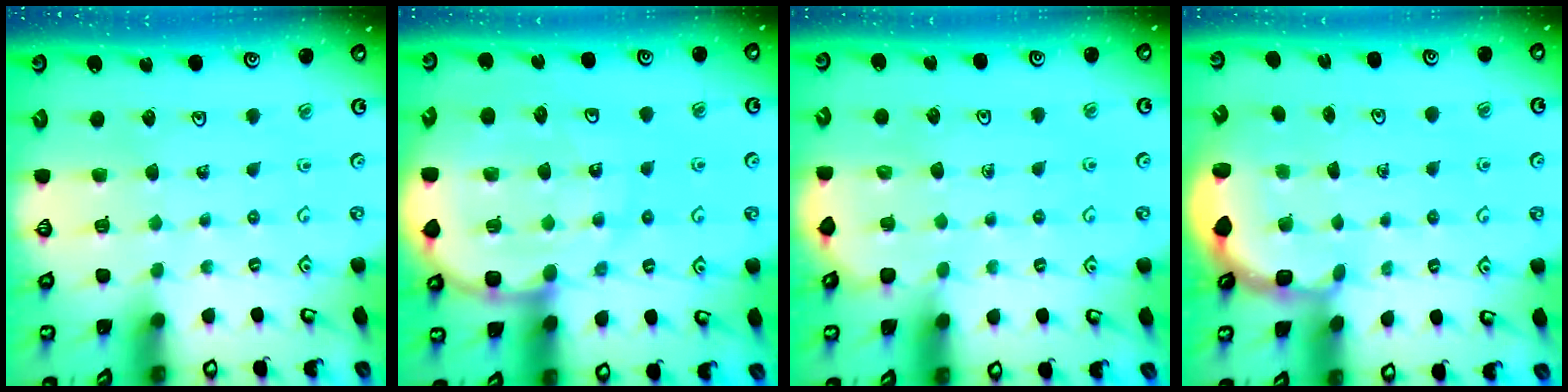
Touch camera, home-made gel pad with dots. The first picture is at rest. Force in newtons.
{"total": 13.7, "press": 13.4, "slide": 3.0}
{"total": 2.4, "press": 2.4, "slide": 0.1}
{"total": 2.7, "press": 2.4, "slide": 1.4}